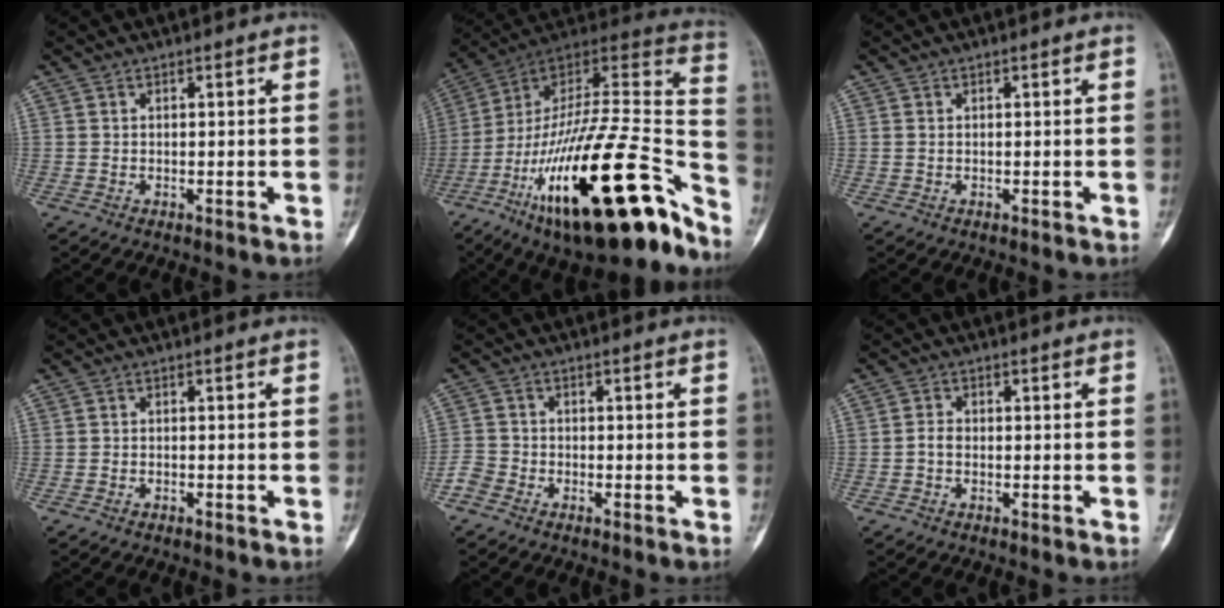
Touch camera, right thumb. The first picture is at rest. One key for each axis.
{"total": 36.3, "fx": -19.8, "fy": 11.1, "fz": 28.4, "tx": -0.396, "ty": 0.073, "tz": -0.319}
{"total": 0.0}
{"total": 0.6, "fx": -0.5, "fy": 0.3, "fz": 0.3, "tx": -0.007, "ty": 0.006, "tz": -0.009}
{"total": 2.7, "fx": -2.0, "fy": 1.7, "fz": 0.5, "tx": -0.005, "ty": 0.009, "tz": -0.049}
{"total": 1.8, "fx": -0.5, "fy": 1.2, "fz": 1.2, "tx": -0.014, "ty": 0.005, "tz": -0.012}